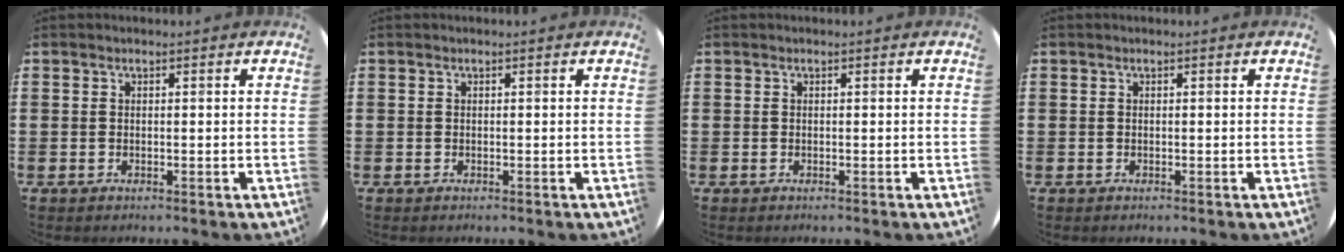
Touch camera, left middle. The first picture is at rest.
{"total": 0.0}
{"total": 0.0}
{"total": 0.0}